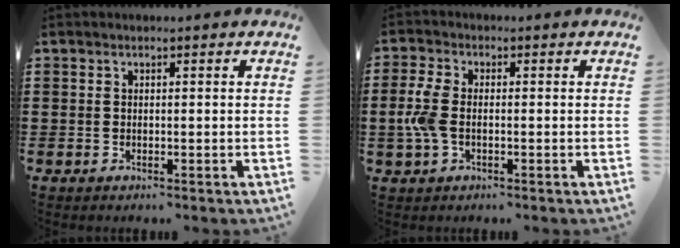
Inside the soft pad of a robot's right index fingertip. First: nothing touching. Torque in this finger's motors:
{"motor_torque": [1.03, -0.21, 0.17, 0.11]}